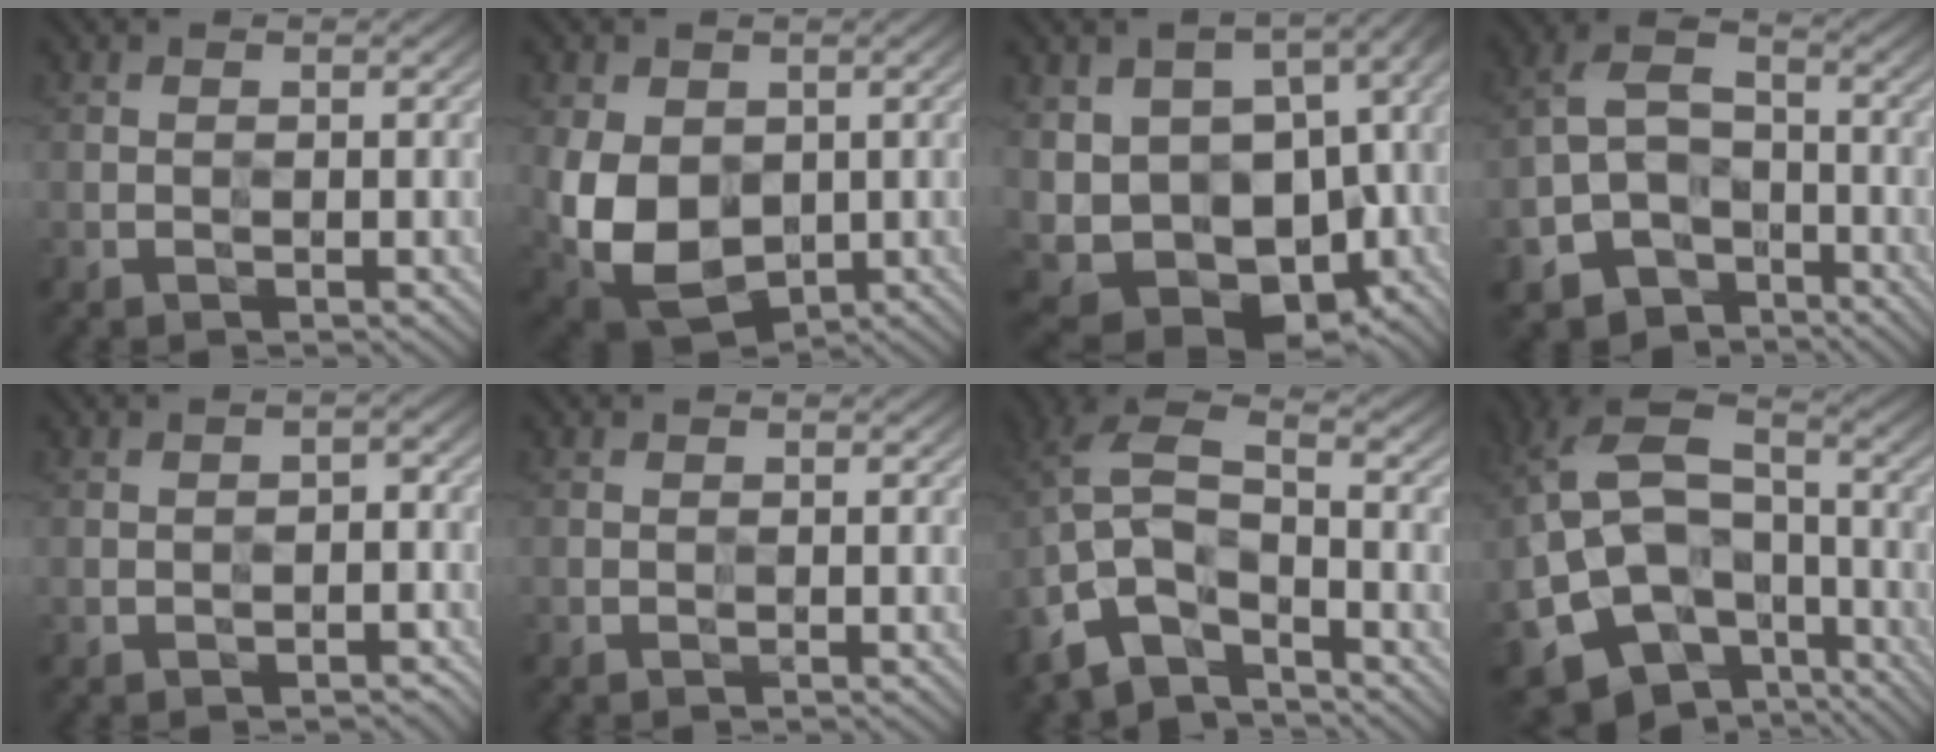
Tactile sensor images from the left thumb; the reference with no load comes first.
{"total": 11.2, "force": [-0.8, 8.3, 7.6], "torque": [-0.193, -0.033, -0.011]}
{"total": 18.3, "force": [-1.9, 13.1, 12.6], "torque": [-0.207, -0.043, 0.033]}
{"total": 8.8, "force": [-5.2, 5.9, 3.9], "torque": [-0.081, -0.022, -0.102]}
{"total": 3.1, "force": [-1.2, 2.0, 2.0], "torque": [-0.024, -0.006, -0.014]}
{"total": 0.0}
{"total": 10.2, "force": [-5.2, 4.4, 7.6], "torque": [-0.168, 0.002, -0.110]}
{"total": 18.3, "force": [-5.9, 12.4, 12.1], "torque": [-0.259, -0.017, -0.063]}